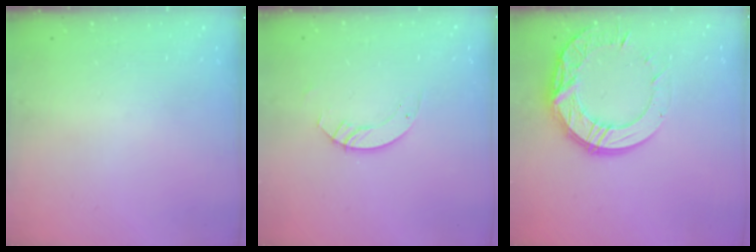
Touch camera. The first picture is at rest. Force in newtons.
{"total": 3.5, "press": 3.5, "slide": 0.3}
{"total": 15.9, "press": 15.8, "slide": 1.4}